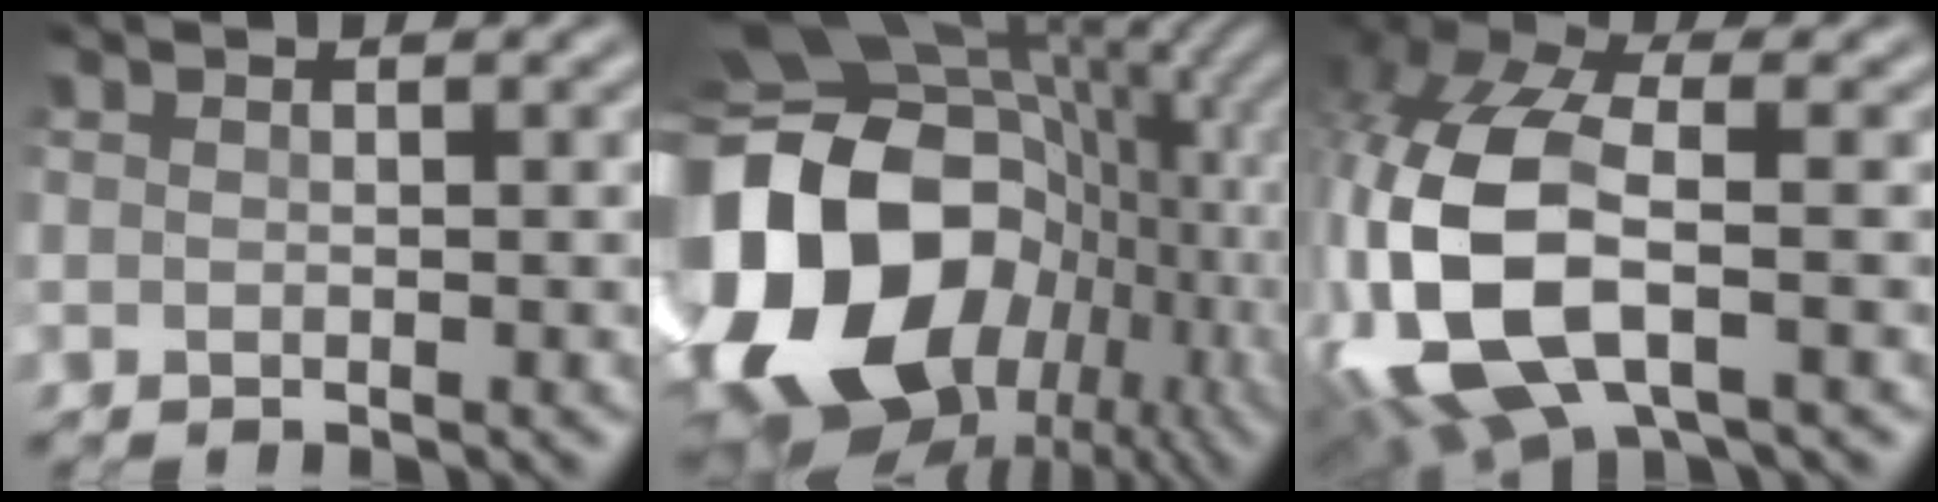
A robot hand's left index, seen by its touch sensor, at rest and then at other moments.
{"total": 21.4, "force": [-4.0, 16.4, 13.1], "torque": [-0.308, -0.043, -0.040]}
{"total": 11.9, "force": [-2.2, 6.4, 9.8], "torque": [-0.253, -0.005, -0.043]}